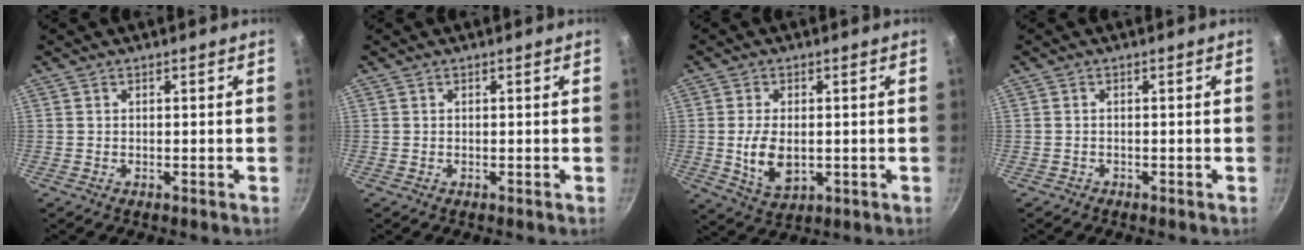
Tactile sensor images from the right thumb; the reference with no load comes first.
{"total": 0.0}
{"total": 7.6, "force": [-0.5, 4.5, 6.1], "torque": [-0.113, -0.008, 0.001]}
{"total": 0.6, "force": [-0.5, 0.4, 0.0], "torque": [-0.002, 0.008, -0.007]}